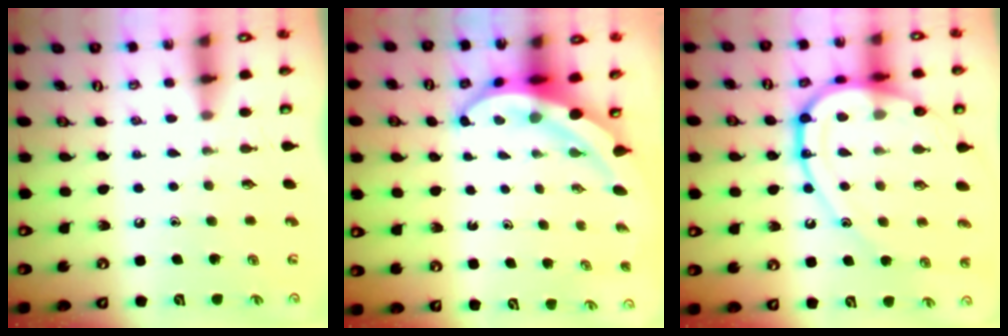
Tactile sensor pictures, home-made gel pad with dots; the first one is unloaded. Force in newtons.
{"total": 6.2, "press": 6.0, "slide": 1.5}
{"total": 16.5, "press": 16.5, "slide": 0.8}